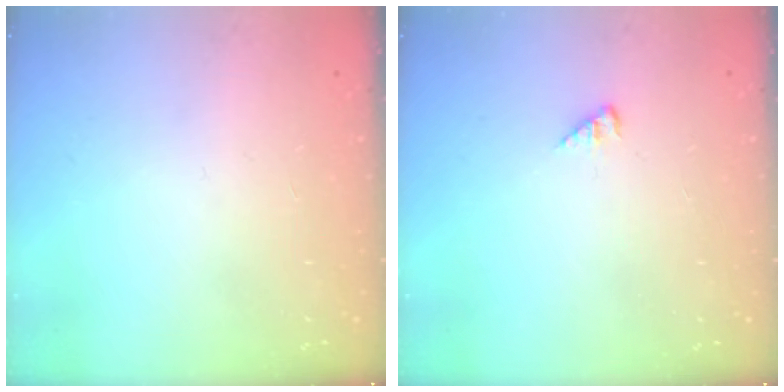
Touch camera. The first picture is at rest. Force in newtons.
{"total": 2.2, "press": 2.2, "slide": 0.2}